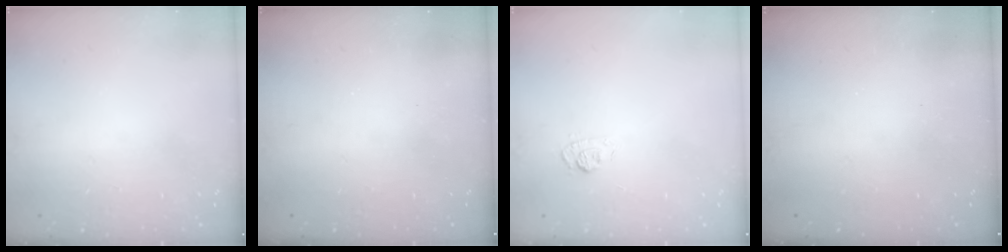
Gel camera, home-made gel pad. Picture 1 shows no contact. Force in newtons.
{"total": 2.4, "press": 2.3, "slide": 0.7}
{"total": 4.6, "press": 4.4, "slide": 1.4}
{"total": 2.4, "press": 2.3, "slide": 0.7}